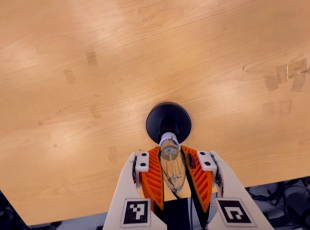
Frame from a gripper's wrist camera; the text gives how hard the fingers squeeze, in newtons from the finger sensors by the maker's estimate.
{"total": 19.5, "left": 18.8, "right": 20.1}